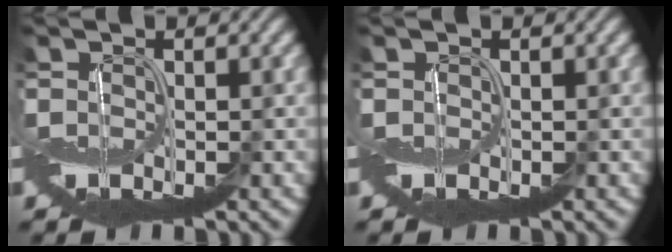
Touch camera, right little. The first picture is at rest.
{"total": 0.0}